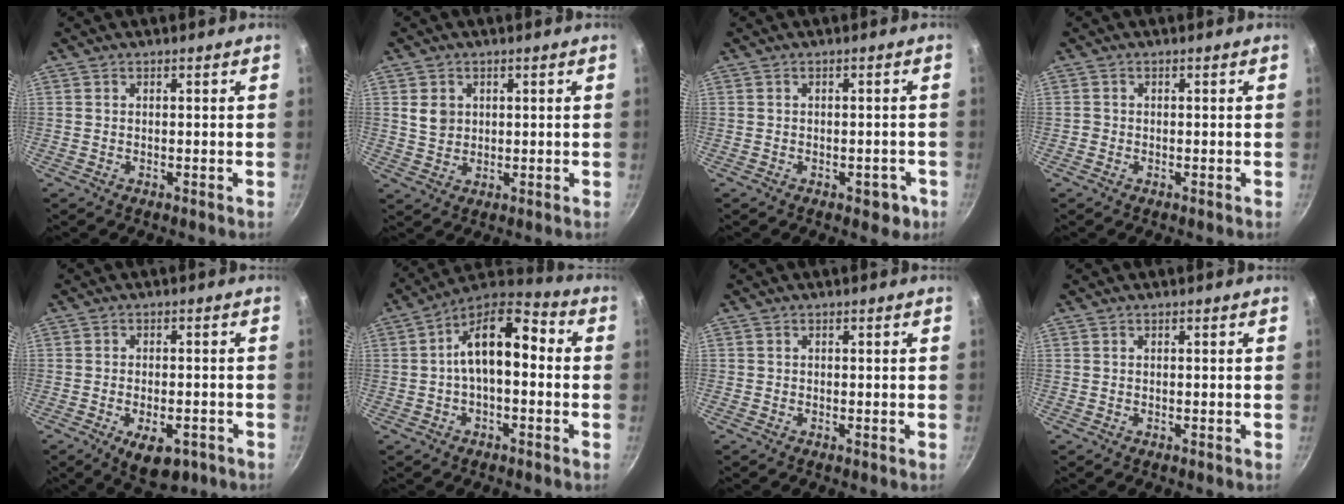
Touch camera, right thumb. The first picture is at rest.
{"total": 4.0, "force": [1.2, 3.3, 1.9], "torque": [-0.018, -0.008, 0.026]}
{"total": 3.1, "force": [-1.6, 1.8, 1.9], "torque": [-0.004, 0.010, -0.018]}
{"total": 0.8, "force": [-0.3, 0.7, 0.1], "torque": [0.000, 0.002, -0.009]}
{"total": 7.8, "force": [-3.8, 4.0, 5.5], "torque": [-0.075, 0.010, -0.050]}
{"total": 13.4, "force": [0.5, 6.9, 11.5], "torque": [-0.170, 0.047, -0.007]}
{"total": 0.0}
{"total": 0.0}